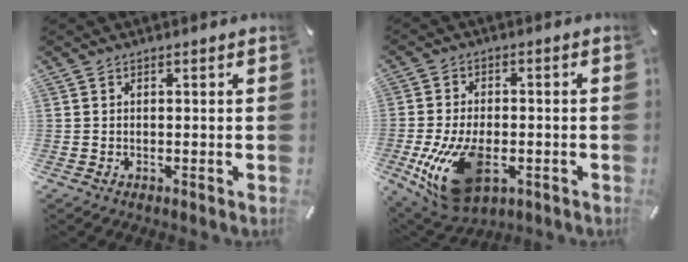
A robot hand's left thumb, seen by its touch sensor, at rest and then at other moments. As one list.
[{"total": 16.2, "force": [-4.7, 9.3, 12.4], "torque": [-0.254, -0.002, -0.073]}]